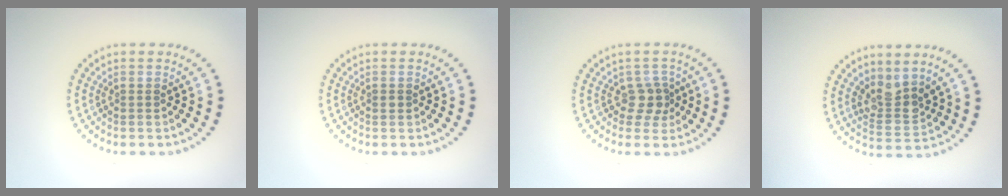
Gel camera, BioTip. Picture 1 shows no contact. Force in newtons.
{"total": 0.7, "press": 0.7, "slide": 0.1}
{"total": 2.1, "press": 1.6, "slide": 1.3}
{"total": 2.9, "press": 2.4, "slide": 1.6}